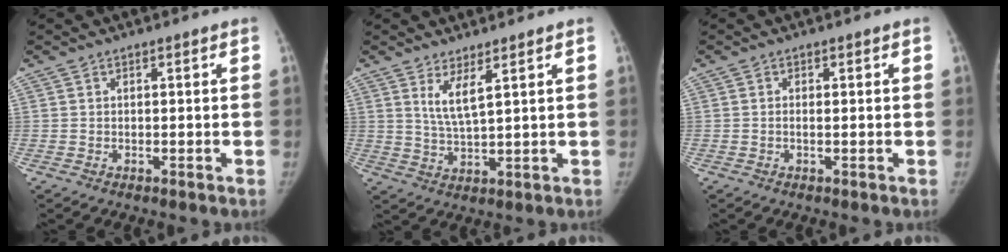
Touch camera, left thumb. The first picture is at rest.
{"total": 4.5, "force": [2.5, 0.6, 3.7], "torque": [-0.076, -0.033, 0.057]}
{"total": 0.5, "force": [-0.1, 0.1, 0.5], "torque": [-0.016, 0.003, -0.001]}